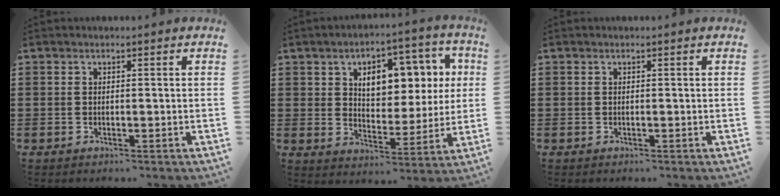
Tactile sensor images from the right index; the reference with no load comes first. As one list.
[{"total": 8.6, "force": [3.2, 5.3, 5.9], "torque": [-0.103, -0.001, 0.048]}, {"total": 0.0}]